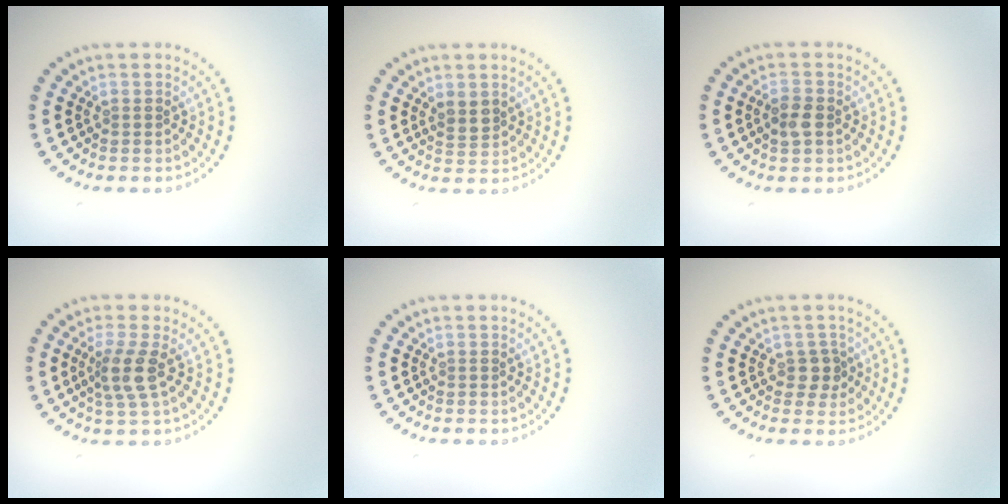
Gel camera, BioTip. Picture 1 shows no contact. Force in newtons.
{"total": 1.6, "press": 1.4, "slide": 0.8}
{"total": 1.9, "press": 1.8, "slide": 0.3}
{"total": 2.9, "press": 2.3, "slide": 1.8}
{"total": 0.0}
{"total": 1.6, "press": 1.5, "slide": 0.8}